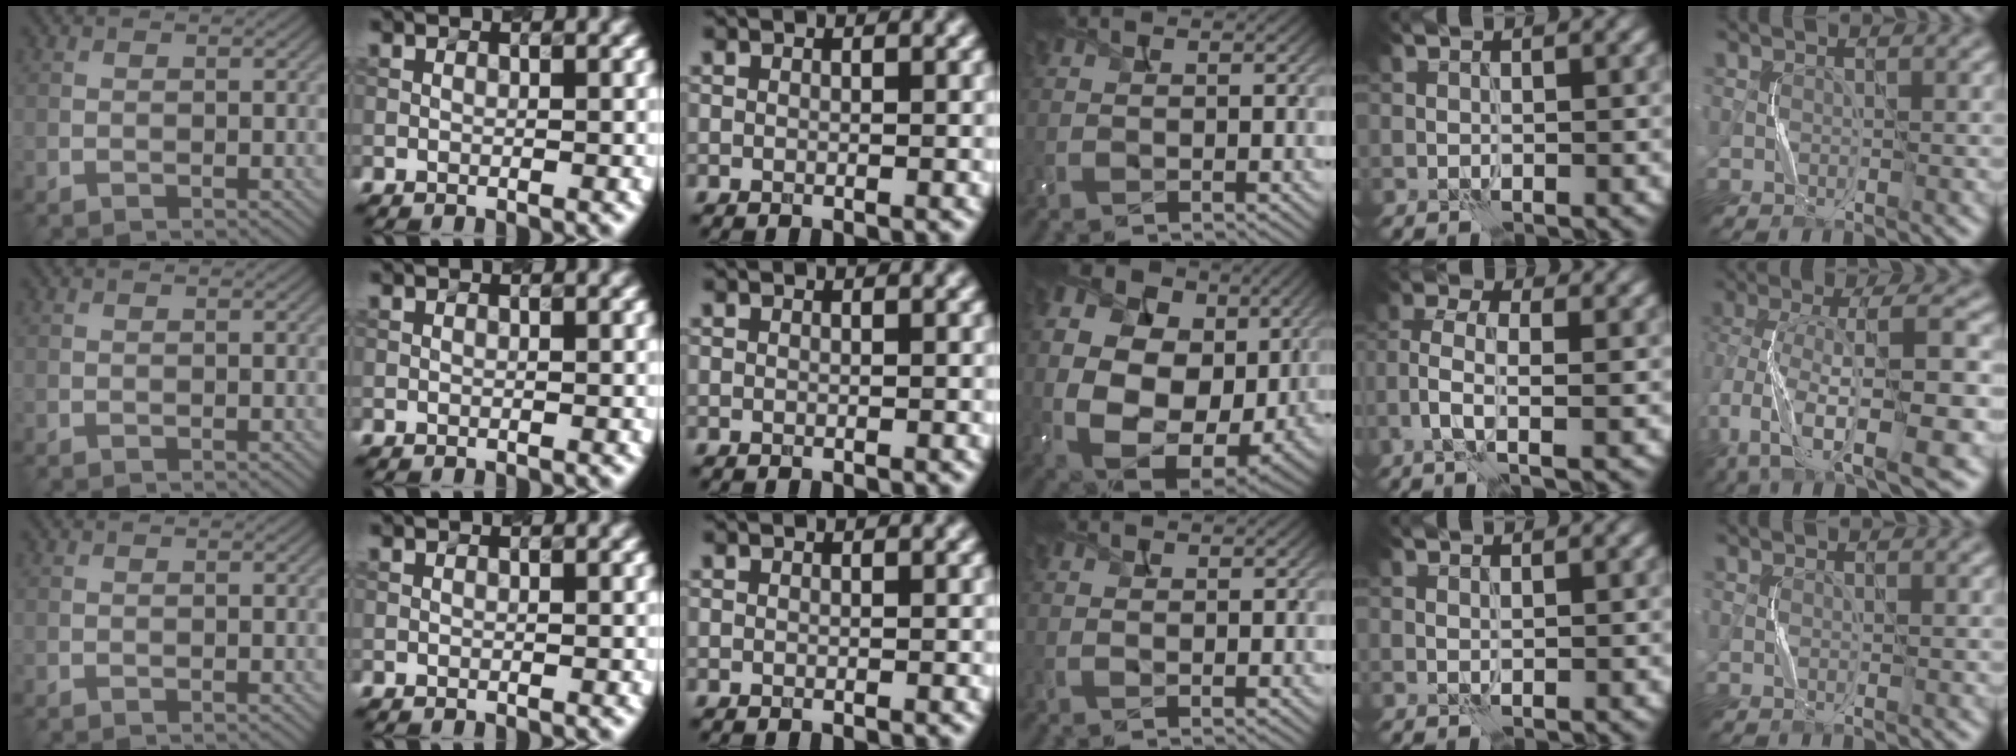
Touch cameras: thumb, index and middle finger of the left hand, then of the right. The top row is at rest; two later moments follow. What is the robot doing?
{"motion": "squeeze", "object": "bubble wrap"}